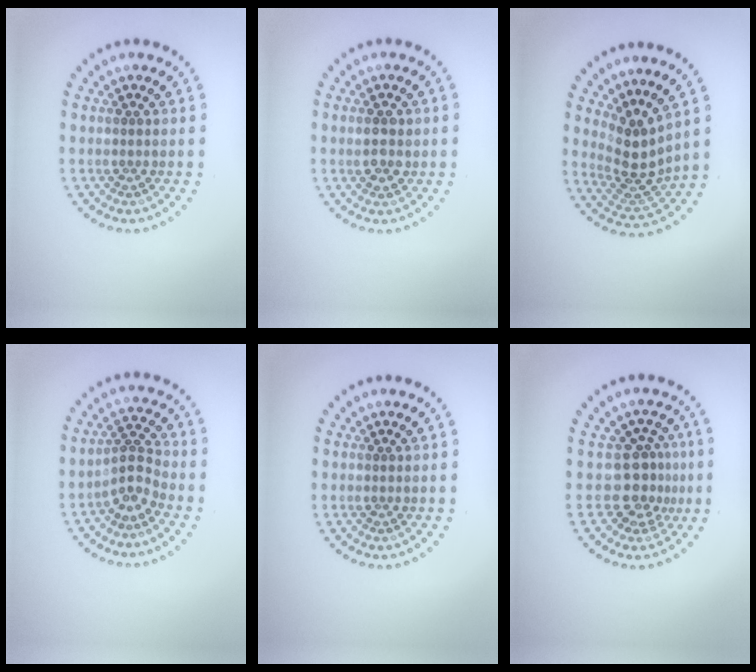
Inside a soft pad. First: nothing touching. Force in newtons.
{"total": 2.1, "press": 2.0, "slide": 0.4}
{"total": 3.8, "press": 3.0, "slide": 2.4}
{"total": 2.6, "press": 1.8, "slide": 1.9}
{"total": 0.0}
{"total": 3.2, "press": 2.3, "slide": 2.1}